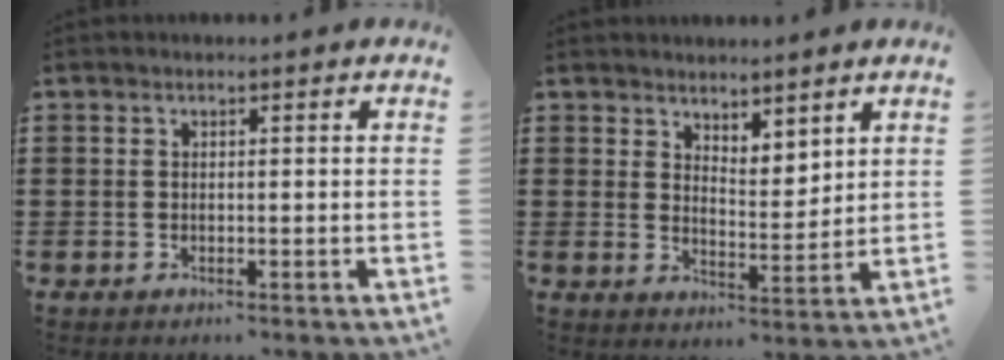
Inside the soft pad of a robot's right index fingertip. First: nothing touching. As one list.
[{"total": 3.6, "force": [3.5, 1.0, 0.0], "torque": [-0.011, -0.008, 0.067]}]